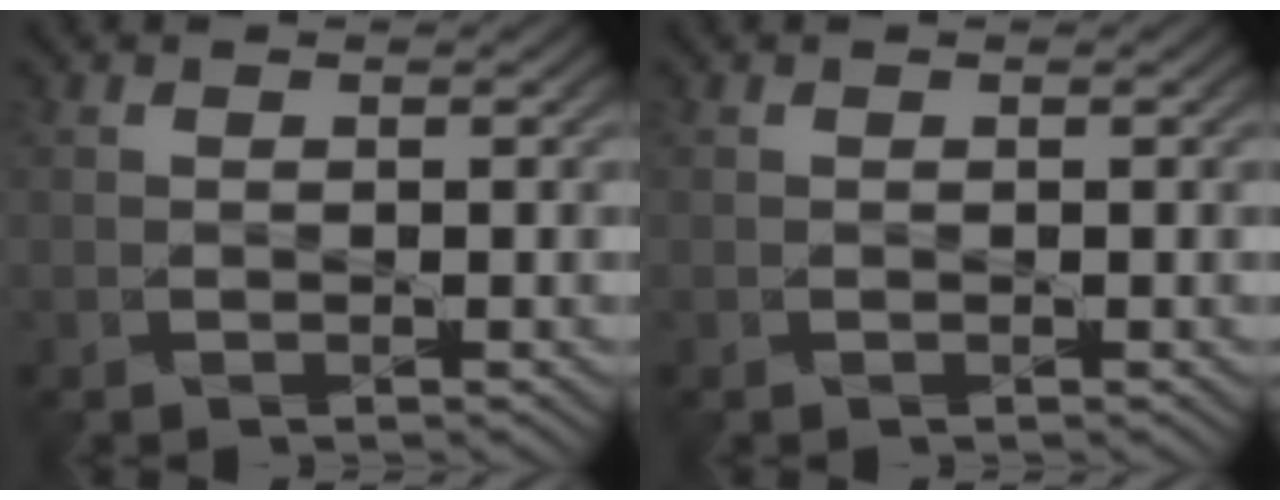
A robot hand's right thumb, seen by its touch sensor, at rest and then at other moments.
{"total": 0.0}